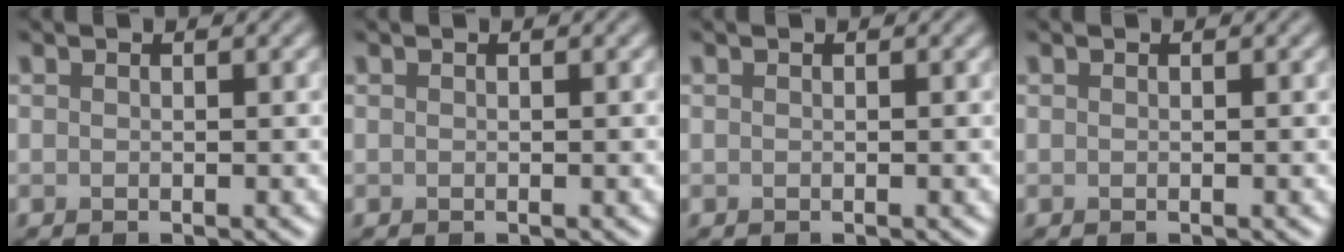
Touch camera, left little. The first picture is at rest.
{"total": 0.0}
{"total": 0.0}
{"total": 0.0}